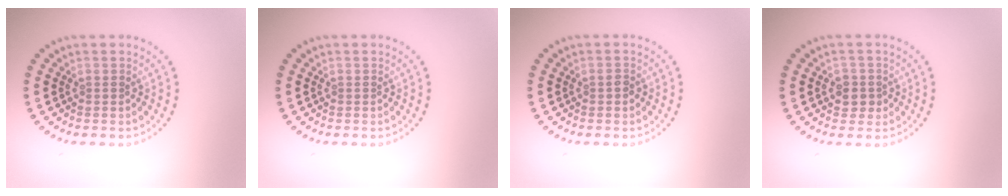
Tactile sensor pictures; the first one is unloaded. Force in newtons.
{"total": 0.0}
{"total": 0.7, "press": 0.7, "slide": 0.0}
{"total": 1.8, "press": 1.6, "slide": 0.6}